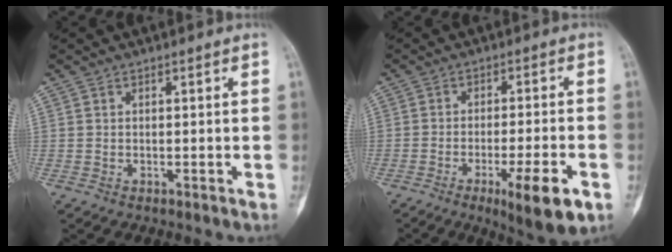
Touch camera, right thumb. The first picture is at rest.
{"total": 10.6, "force": [-4.7, 1.9, 9.3], "torque": [-0.144, 0.006, -0.063]}